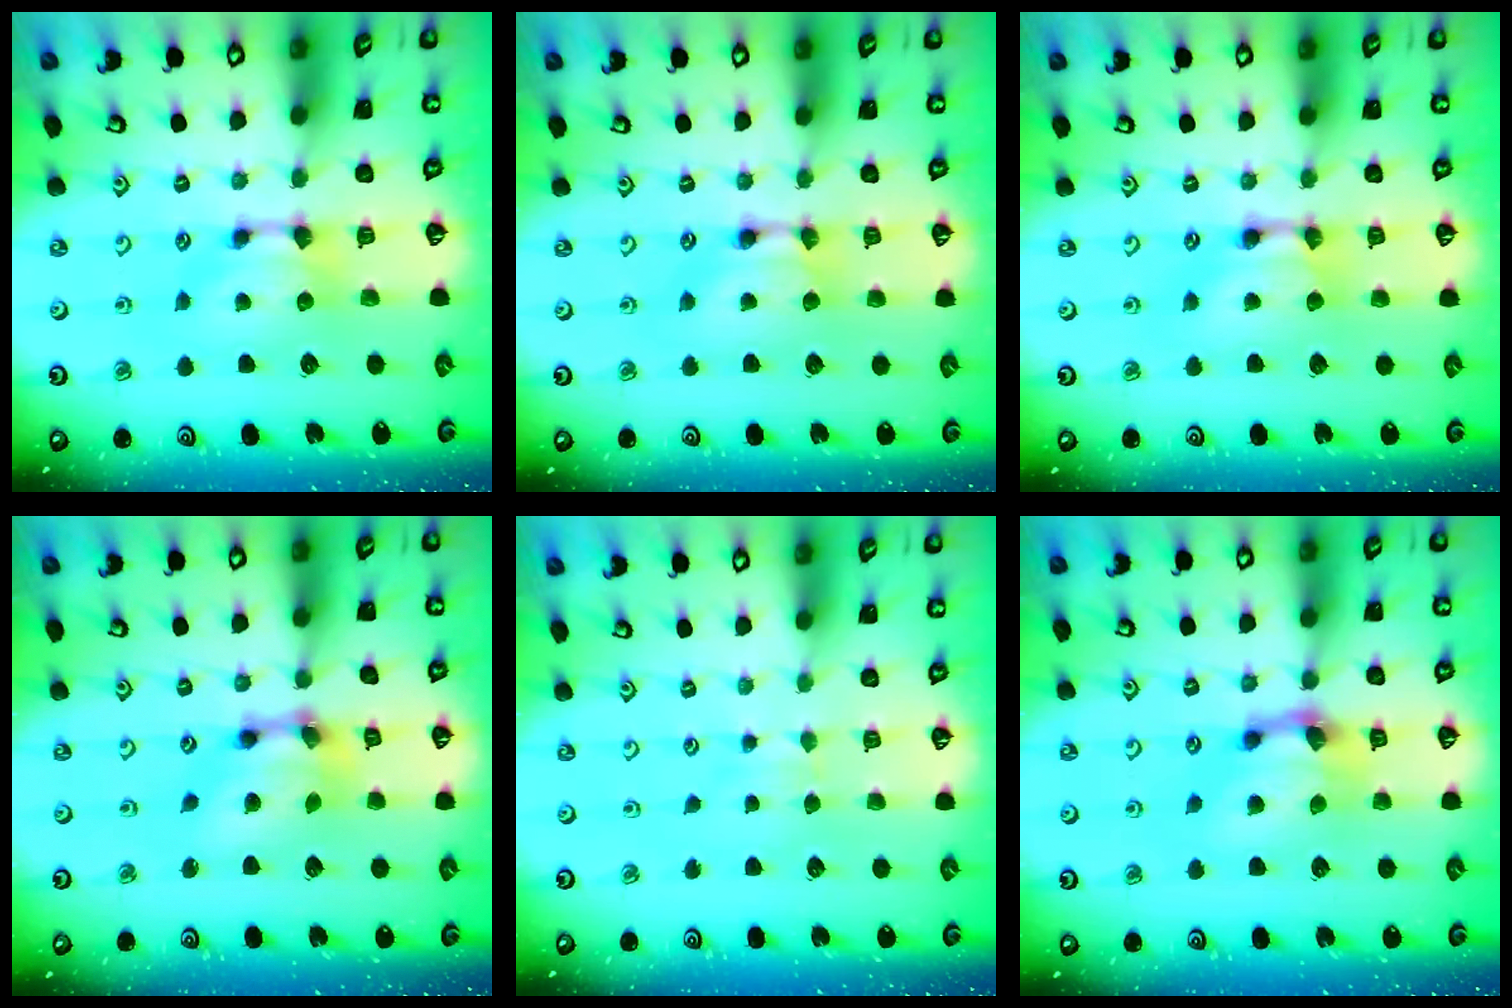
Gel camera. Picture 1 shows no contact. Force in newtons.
{"total": 1.8, "press": 1.8, "slide": 0.1}
{"total": 2.0, "press": 2.0, "slide": 0.1}
{"total": 6.4, "press": 6.0, "slide": 2.0}
{"total": 2.9, "press": 2.8, "slide": 0.4}
{"total": 3.9, "press": 3.2, "slide": 2.1}